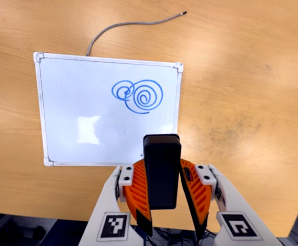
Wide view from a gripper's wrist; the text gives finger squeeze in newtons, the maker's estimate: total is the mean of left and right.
{"total": 5.8, "left": 5.5, "right": 6.0}